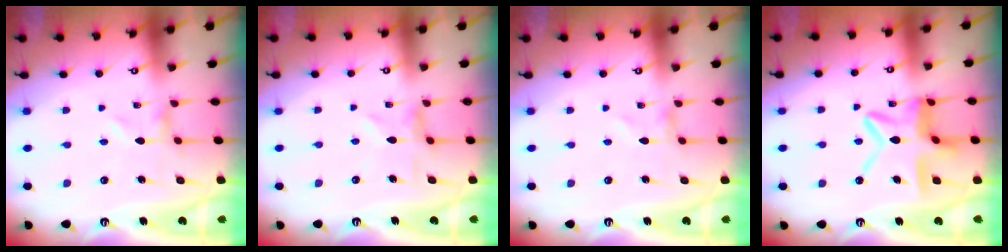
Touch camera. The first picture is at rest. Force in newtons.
{"total": 4.5, "press": 4.5, "slide": 0.4}
{"total": 0.9, "press": 0.9, "slide": 0.1}
{"total": 14.1, "press": 14.0, "slide": 1.3}